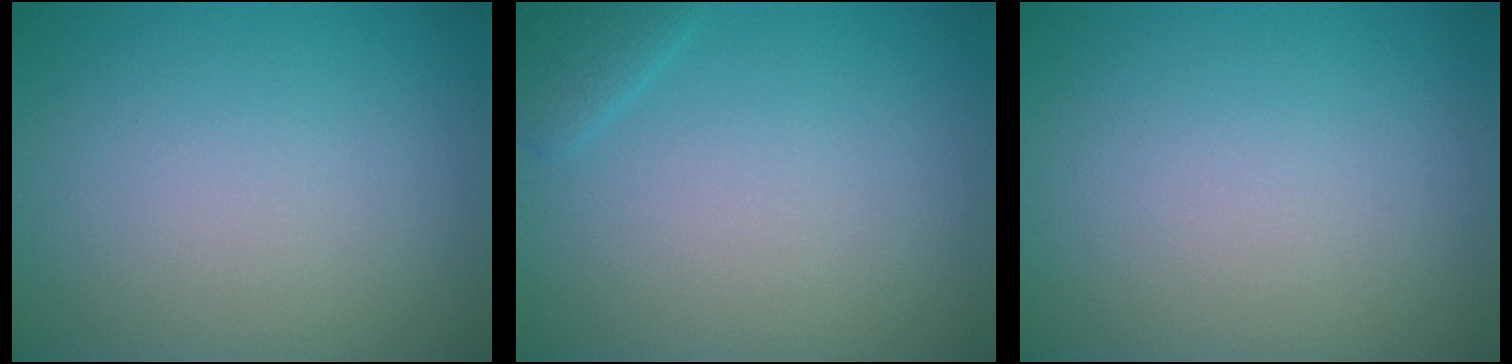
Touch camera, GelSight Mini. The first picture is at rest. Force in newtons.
{"total": 1.4, "press": 1.4, "slide": 0.1}
{"total": 0.0}